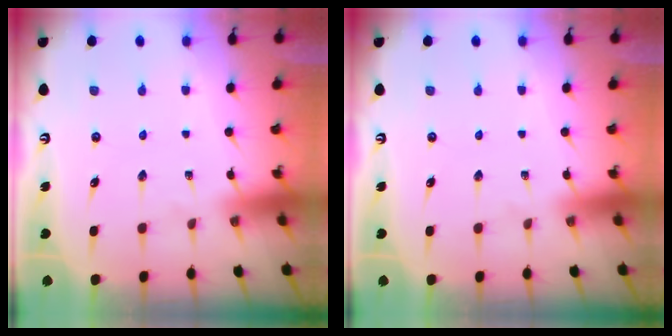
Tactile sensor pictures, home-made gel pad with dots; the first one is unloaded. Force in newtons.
{"total": 0.0}